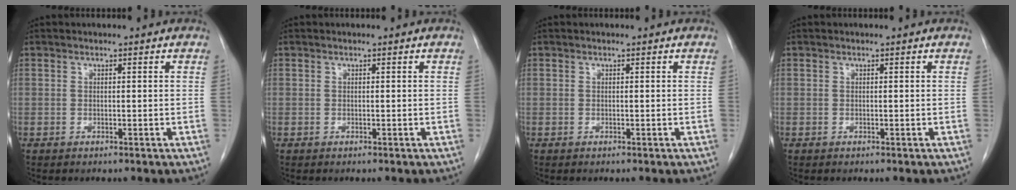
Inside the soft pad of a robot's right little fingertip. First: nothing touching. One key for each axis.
{"total": 0.0}
{"total": 0.0}
{"total": 0.0}